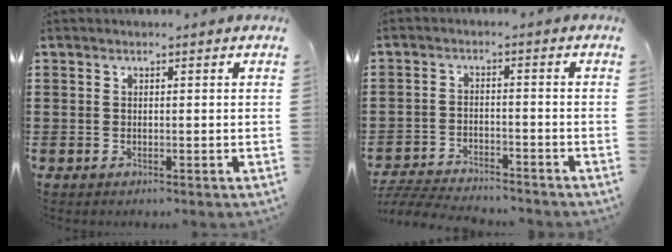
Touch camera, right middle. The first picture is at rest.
{"total": 5.1, "force": [-4.9, 0.5, 0.9], "torque": [-0.025, 0.003, -0.103]}